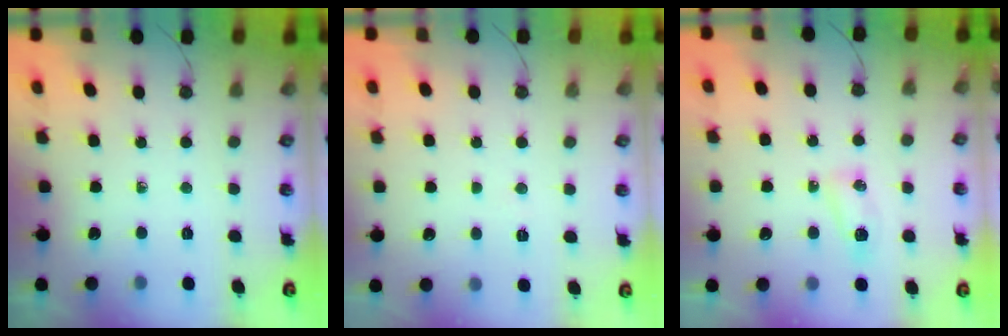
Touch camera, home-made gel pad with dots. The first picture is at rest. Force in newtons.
{"total": 13.2, "press": 3.6, "slide": 12.7}
{"total": 5.1, "press": 5.1, "slide": 0.6}